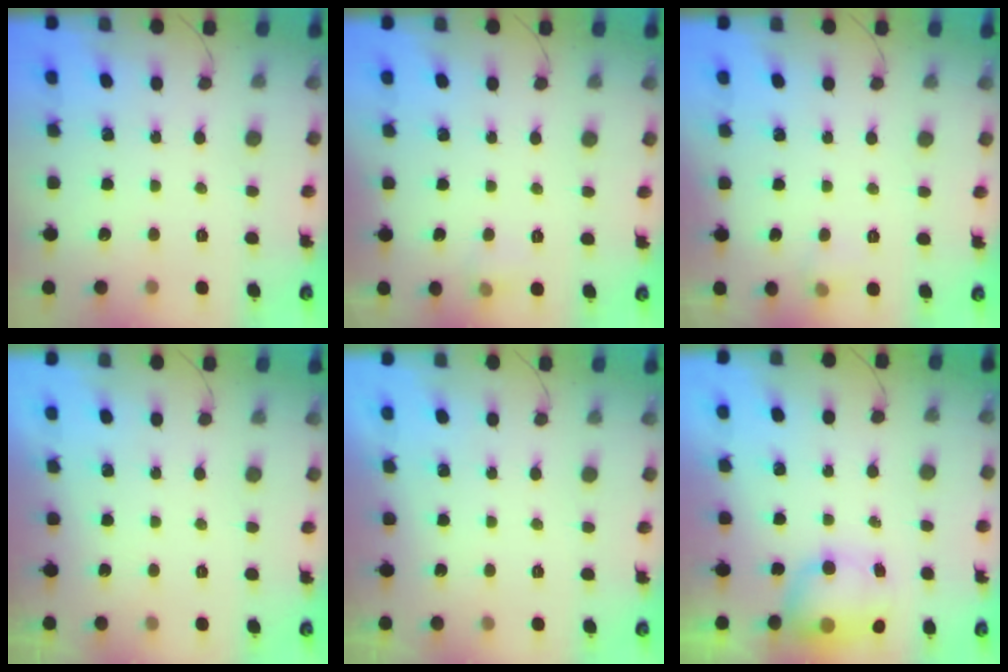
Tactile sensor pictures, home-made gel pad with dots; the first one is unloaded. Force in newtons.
{"total": 4.6, "press": 4.3, "slide": 1.6}
{"total": 4.0, "press": 3.7, "slide": 1.4}
{"total": 0.0}
{"total": 0.0}
{"total": 7.5, "press": 7.3, "slide": 1.7}